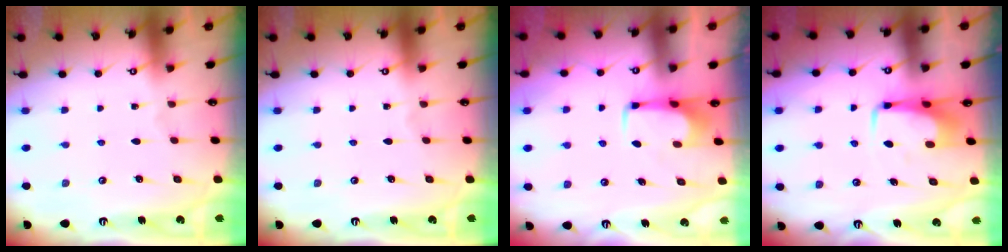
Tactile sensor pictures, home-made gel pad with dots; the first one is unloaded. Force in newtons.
{"total": 0.0}
{"total": 1.7, "press": 1.7, "slide": 0.4}
{"total": 5.7, "press": 5.6, "slide": 0.7}